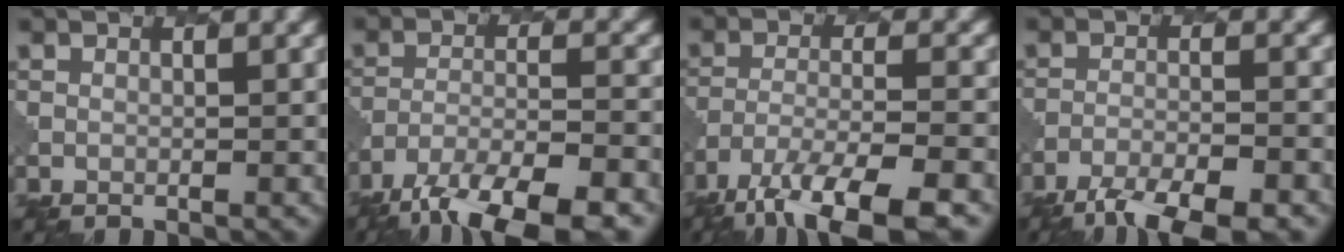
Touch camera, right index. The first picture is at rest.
{"total": 10.1, "force": [-7.6, 2.9, 5.9], "torque": [-0.101, -0.022, -0.125]}
{"total": 9.5, "force": [-6.9, 2.4, 6.0], "torque": [-0.110, -0.013, -0.117]}
{"total": 6.8, "force": [-5.4, 1.5, 3.8], "torque": [-0.063, -0.013, -0.092]}